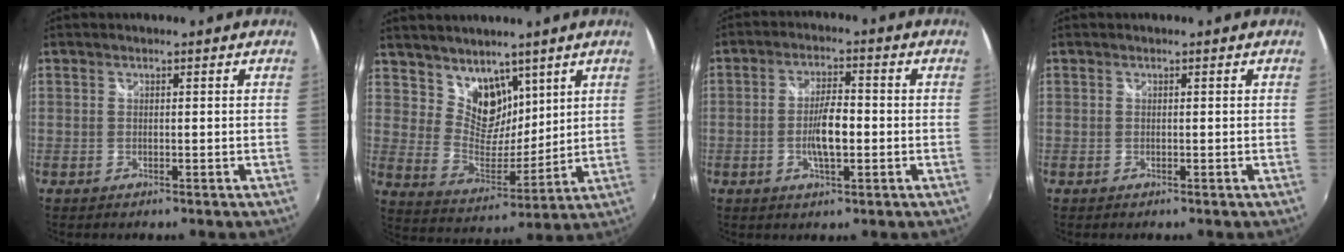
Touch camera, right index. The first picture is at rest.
{"total": 10.1, "force": [6.9, 6.4, 3.7], "torque": [-0.055, -0.005, 0.137]}
{"total": 6.3, "force": [-1.2, 1.9, 5.9], "torque": [-0.111, 0.005, -0.019]}
{"total": 0.0}